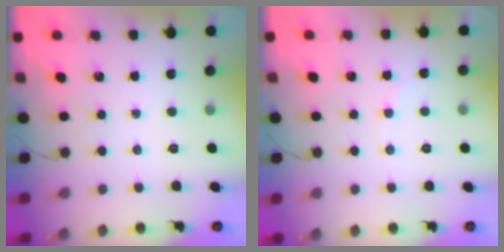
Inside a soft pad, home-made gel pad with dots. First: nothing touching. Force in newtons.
{"total": 2.8, "press": 2.7, "slide": 0.7}